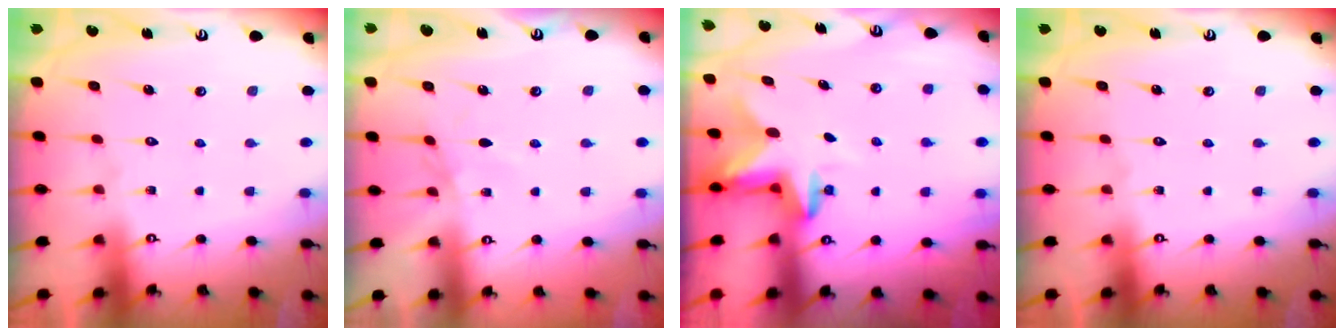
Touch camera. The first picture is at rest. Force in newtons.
{"total": 2.1, "press": 2.0, "slide": 0.4}
{"total": 2.8, "press": 2.7, "slide": 0.5}
{"total": 0.0}